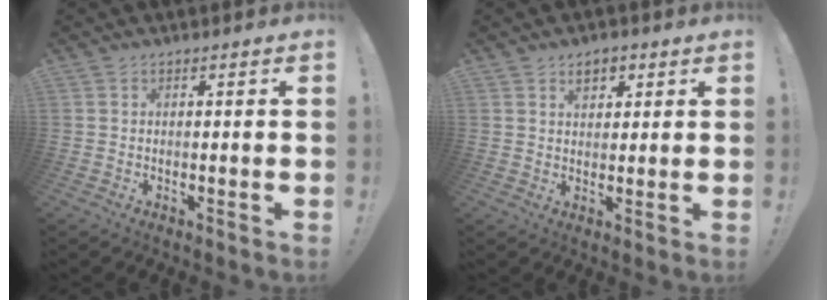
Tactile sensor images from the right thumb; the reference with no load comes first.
{"total": 4.1, "force": [2.2, 2.8, 2.2], "torque": [-0.022, -0.004, 0.035]}